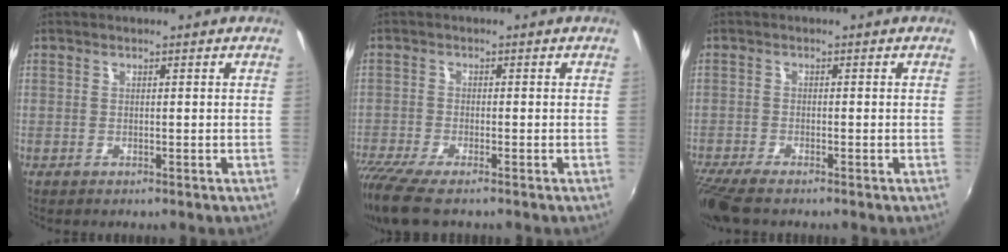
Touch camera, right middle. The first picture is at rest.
{"total": 9.4, "force": [-7.3, 1.4, 5.8], "torque": [-0.145, -0.046, -0.135]}
{"total": 6.3, "force": [-5.2, 1.0, 3.5], "torque": [-0.092, -0.034, -0.097]}